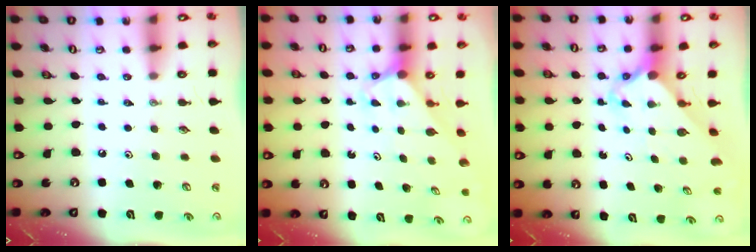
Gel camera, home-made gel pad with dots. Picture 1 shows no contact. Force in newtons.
{"total": 2.7, "press": 2.7, "slide": 0.1}
{"total": 2.8, "press": 2.7, "slide": 0.2}